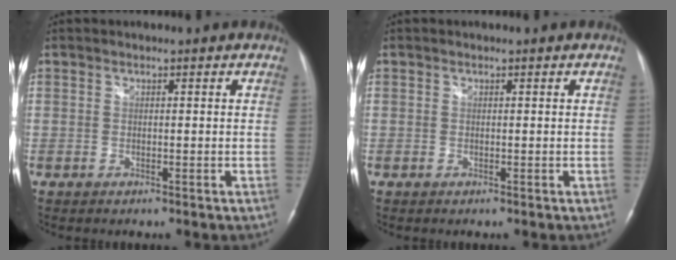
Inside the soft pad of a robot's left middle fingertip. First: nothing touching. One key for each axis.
{"total": 0.0}